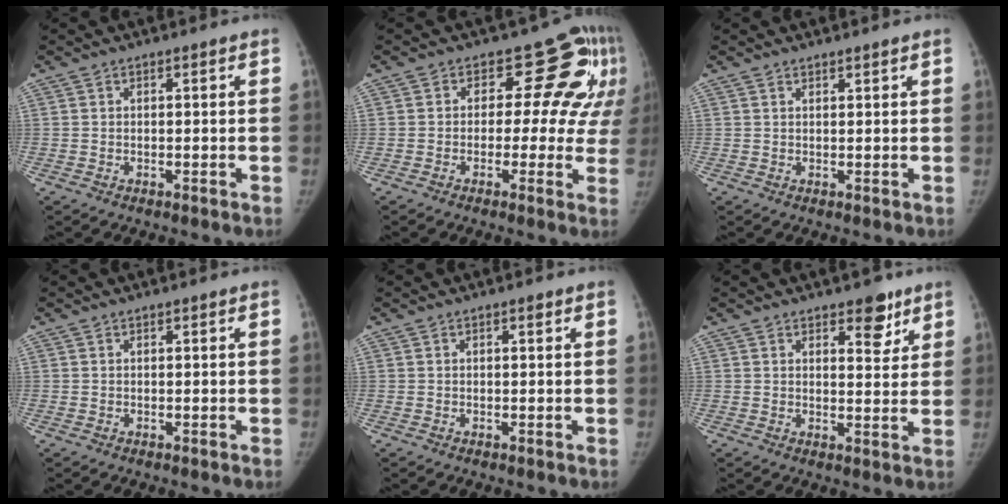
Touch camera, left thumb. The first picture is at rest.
{"total": 13.5, "force": [4.4, 9.2, 8.7], "torque": [-0.039, 0.004, 0.039]}
{"total": 0.8, "force": [0.8, 0.1, 0.1], "torque": [-0.001, -0.006, 0.014]}
{"total": 0.0}
{"total": 0.6, "force": [0.3, 0.2, 0.4], "torque": [-0.006, -0.001, 0.004]}
{"total": 5.5, "force": [3.6, 2.7, 3.1], "torque": [-0.014, -0.022, 0.049]}